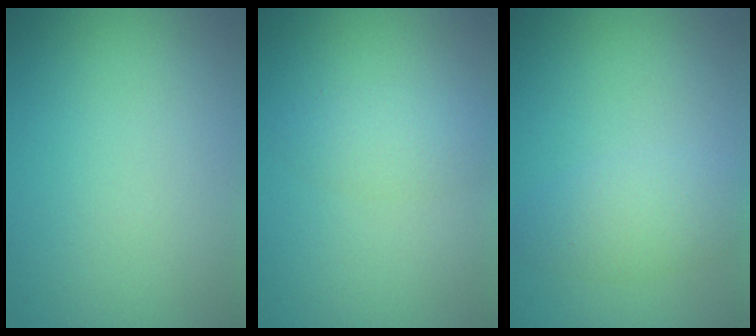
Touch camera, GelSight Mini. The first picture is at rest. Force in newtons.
{"total": 2.0, "press": 2.0, "slide": 0.0}
{"total": 2.9, "press": 2.9, "slide": 0.1}